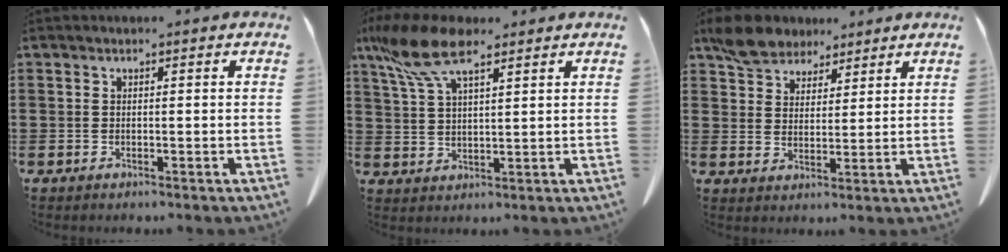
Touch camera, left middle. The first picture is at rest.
{"total": 9.0, "force": [6.0, 3.0, 6.0], "torque": [-0.148, -0.014, 0.108]}
{"total": 5.9, "force": [5.2, 2.7, 1.1], "torque": [-0.044, -0.006, 0.100]}